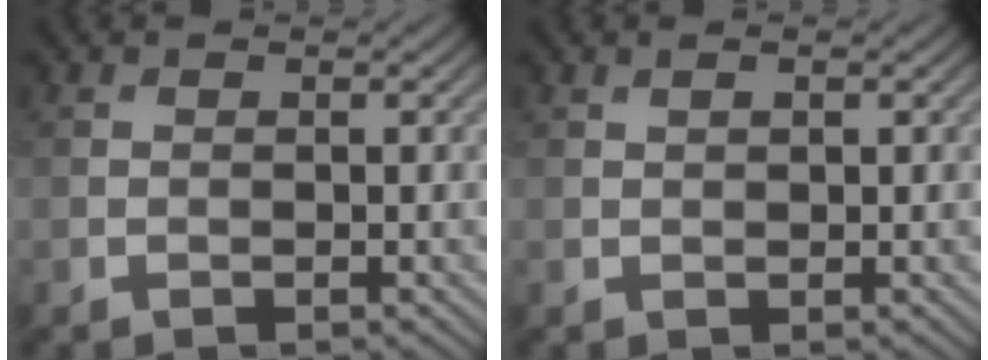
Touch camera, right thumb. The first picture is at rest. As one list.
[{"total": 0.9, "force": [0.5, 0.3, 0.7], "torque": [-0.015, 0.002, 0.009]}]